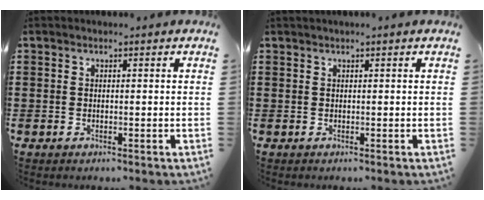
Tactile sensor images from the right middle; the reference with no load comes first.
{"total": 0.0}